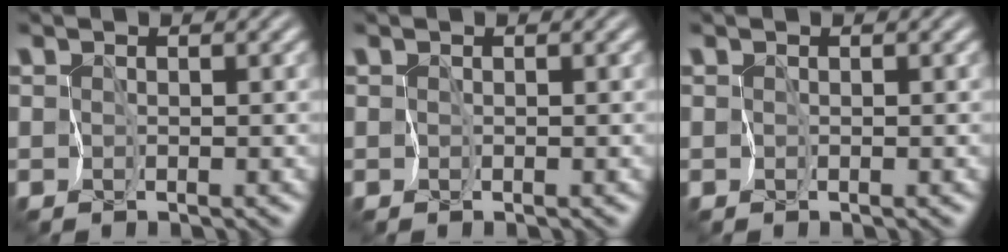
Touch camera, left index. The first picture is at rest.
{"total": 0.0}
{"total": 0.0}